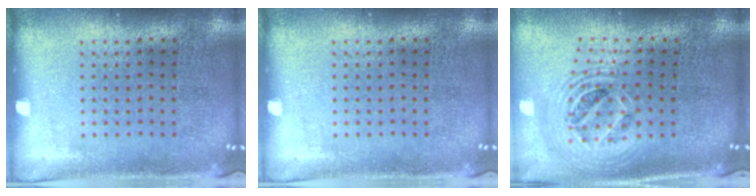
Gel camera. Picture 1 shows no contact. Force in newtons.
{"total": 0.0}
{"total": 2.2, "press": 1.8, "slide": 1.3}